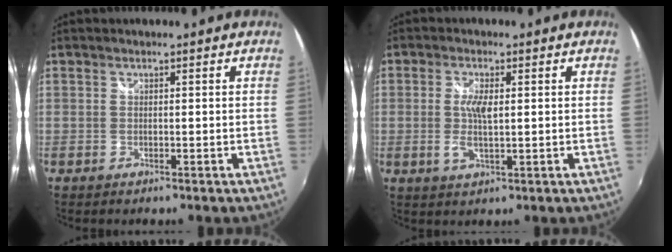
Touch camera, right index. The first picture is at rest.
{"total": 4.6, "force": [0.2, 1.6, 4.3], "torque": [-0.084, -0.003, 0.002]}